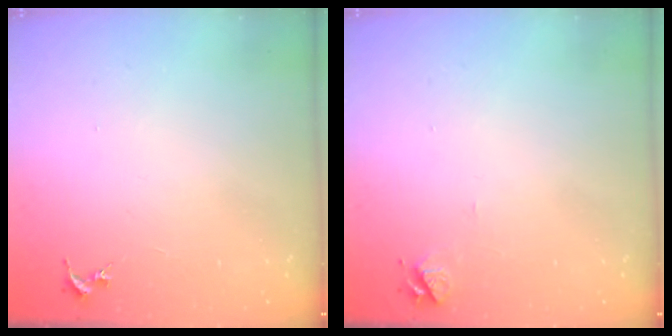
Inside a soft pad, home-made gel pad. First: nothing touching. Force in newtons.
{"total": 4.9, "press": 4.9, "slide": 0.5}